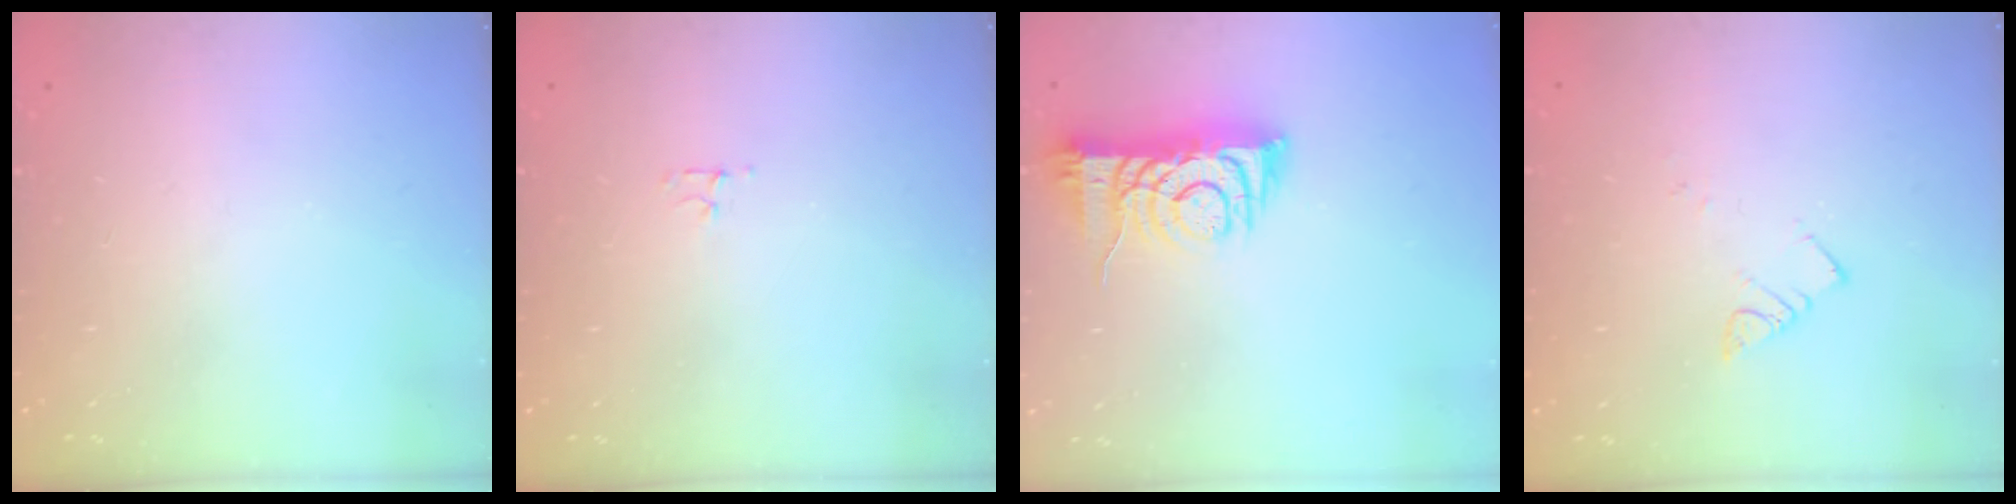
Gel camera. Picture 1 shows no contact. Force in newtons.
{"total": 3.1, "press": 3.0, "slide": 0.4}
{"total": 8.3, "press": 8.2, "slide": 1.3}
{"total": 3.8, "press": 3.8, "slide": 0.2}